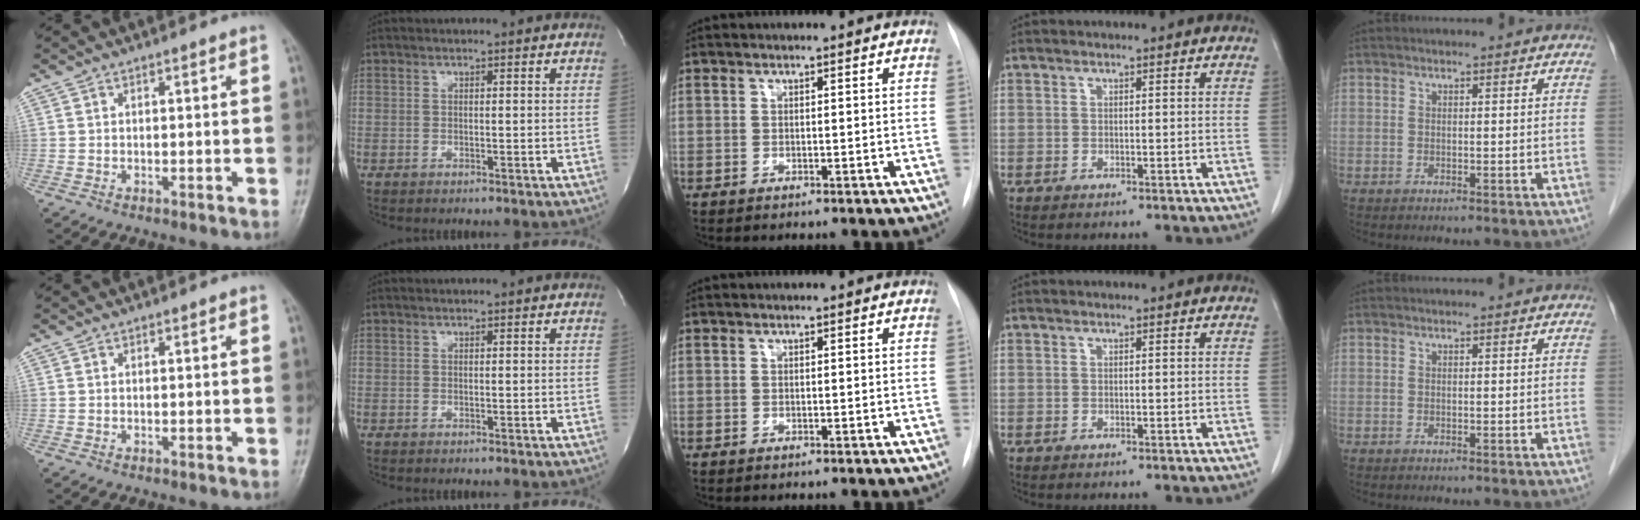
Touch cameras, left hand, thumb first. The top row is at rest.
{}